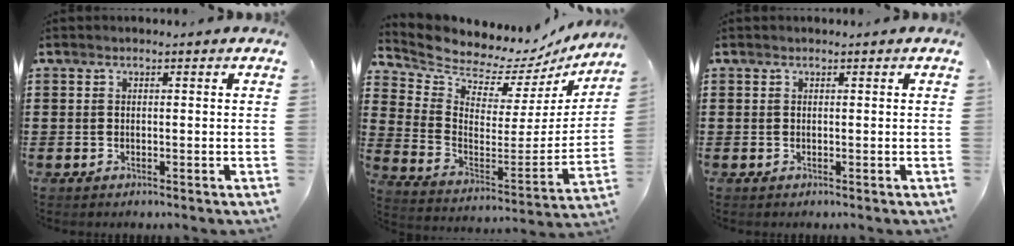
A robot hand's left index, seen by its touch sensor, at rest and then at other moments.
{"total": 5.9, "force": [5.8, 0.9, -0.3], "torque": [-0.038, -0.068, 0.093]}
{"total": 0.0}